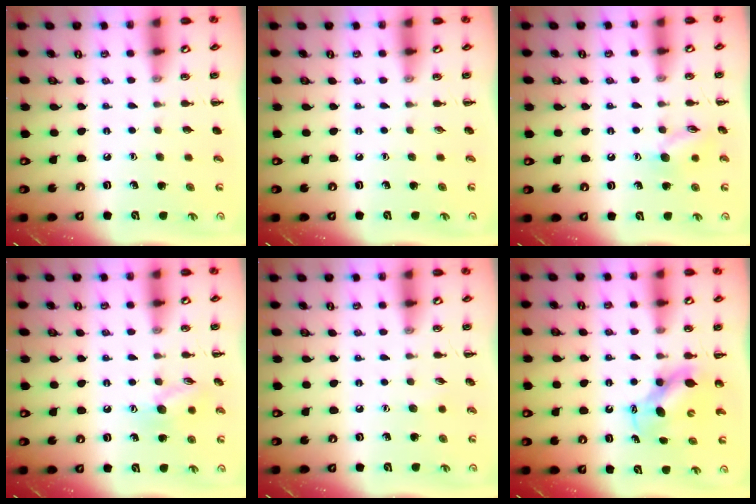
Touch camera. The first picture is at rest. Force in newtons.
{"total": 0.0}
{"total": 9.1, "press": 9.1, "slide": 0.7}
{"total": 9.2, "press": 9.1, "slide": 1.0}
{"total": 3.6, "press": 3.5, "slide": 1.0}
{"total": 6.5, "press": 6.4, "slide": 1.0}